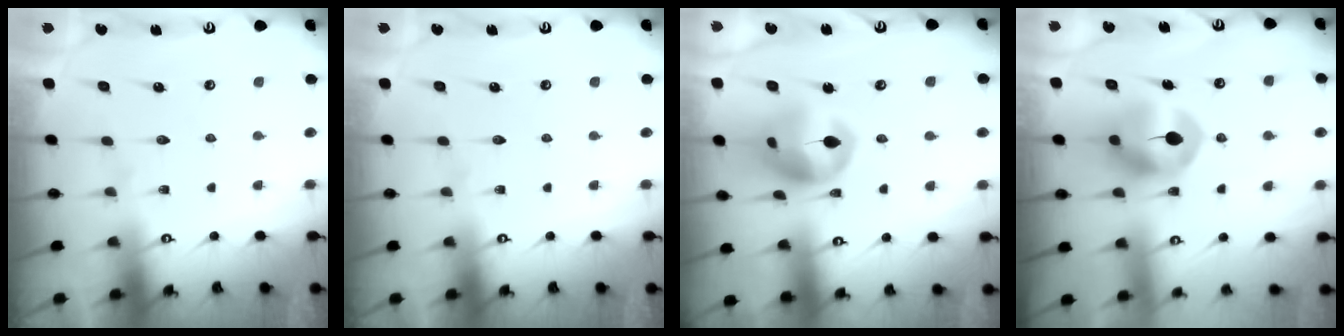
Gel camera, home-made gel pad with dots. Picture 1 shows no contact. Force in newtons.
{"total": 0.0}
{"total": 12.9, "press": 12.8, "slide": 1.3}
{"total": 10.4, "press": 10.4, "slide": 0.6}